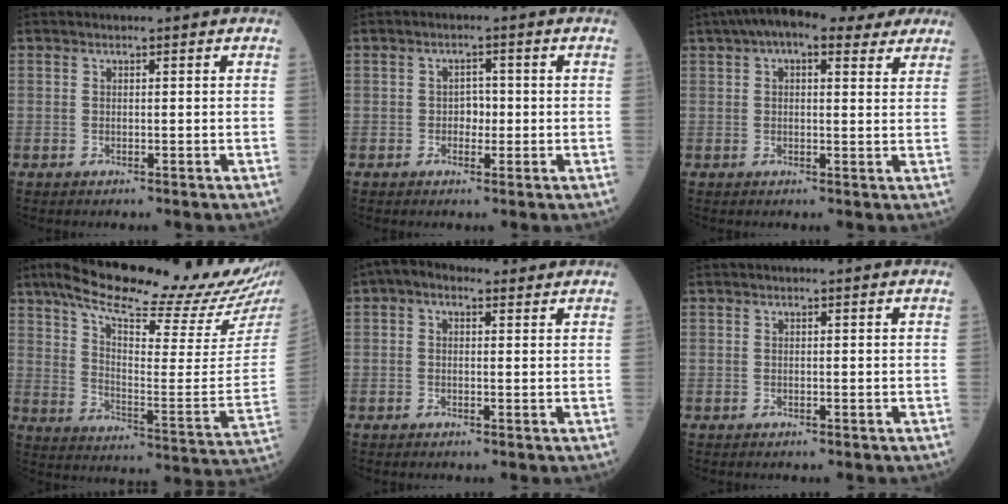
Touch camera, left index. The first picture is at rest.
{"total": 2.1, "force": [-0.3, 1.5, 1.5], "torque": [-0.017, 0.006, -0.007]}
{"total": 13.4, "force": [9.7, 4.6, 8.0], "torque": [-0.124, 0.053, 0.130]}
{"total": 25.2, "force": [20.9, 1.5, 14.0], "torque": [-0.225, -0.048, 0.293]}
{"total": 3.7, "force": [2.0, 2.2, 2.1], "torque": [-0.043, 0.032, 0.032]}
{"total": 0.0}